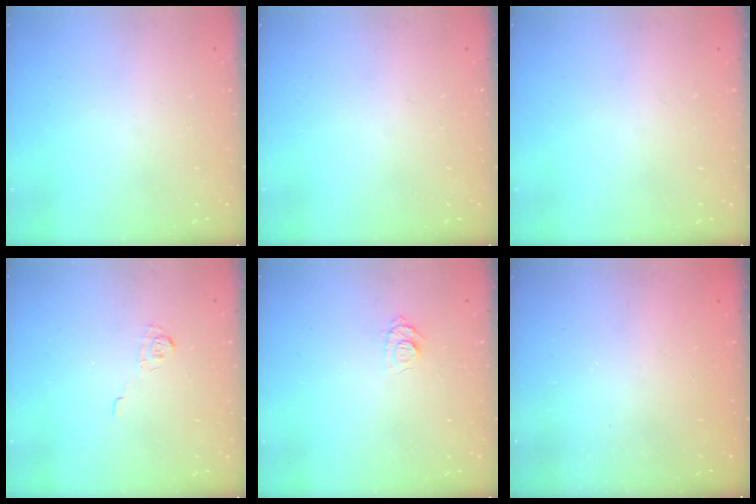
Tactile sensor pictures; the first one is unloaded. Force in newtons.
{"total": 0.0}
{"total": 0.0}
{"total": 4.5, "press": 4.4, "slide": 0.6}
{"total": 6.2, "press": 6.2, "slide": 0.6}
{"total": 2.3, "press": 2.2, "slide": 0.6}